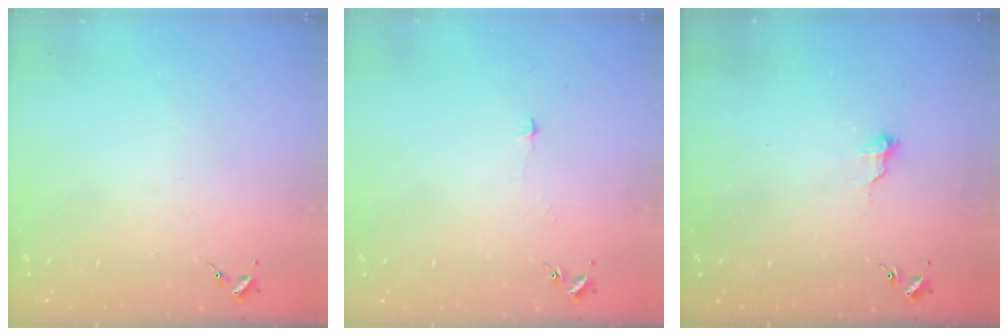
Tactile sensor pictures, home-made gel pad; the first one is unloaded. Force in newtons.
{"total": 2.9, "press": 2.9, "slide": 0.3}
{"total": 6.4, "press": 6.4, "slide": 0.6}